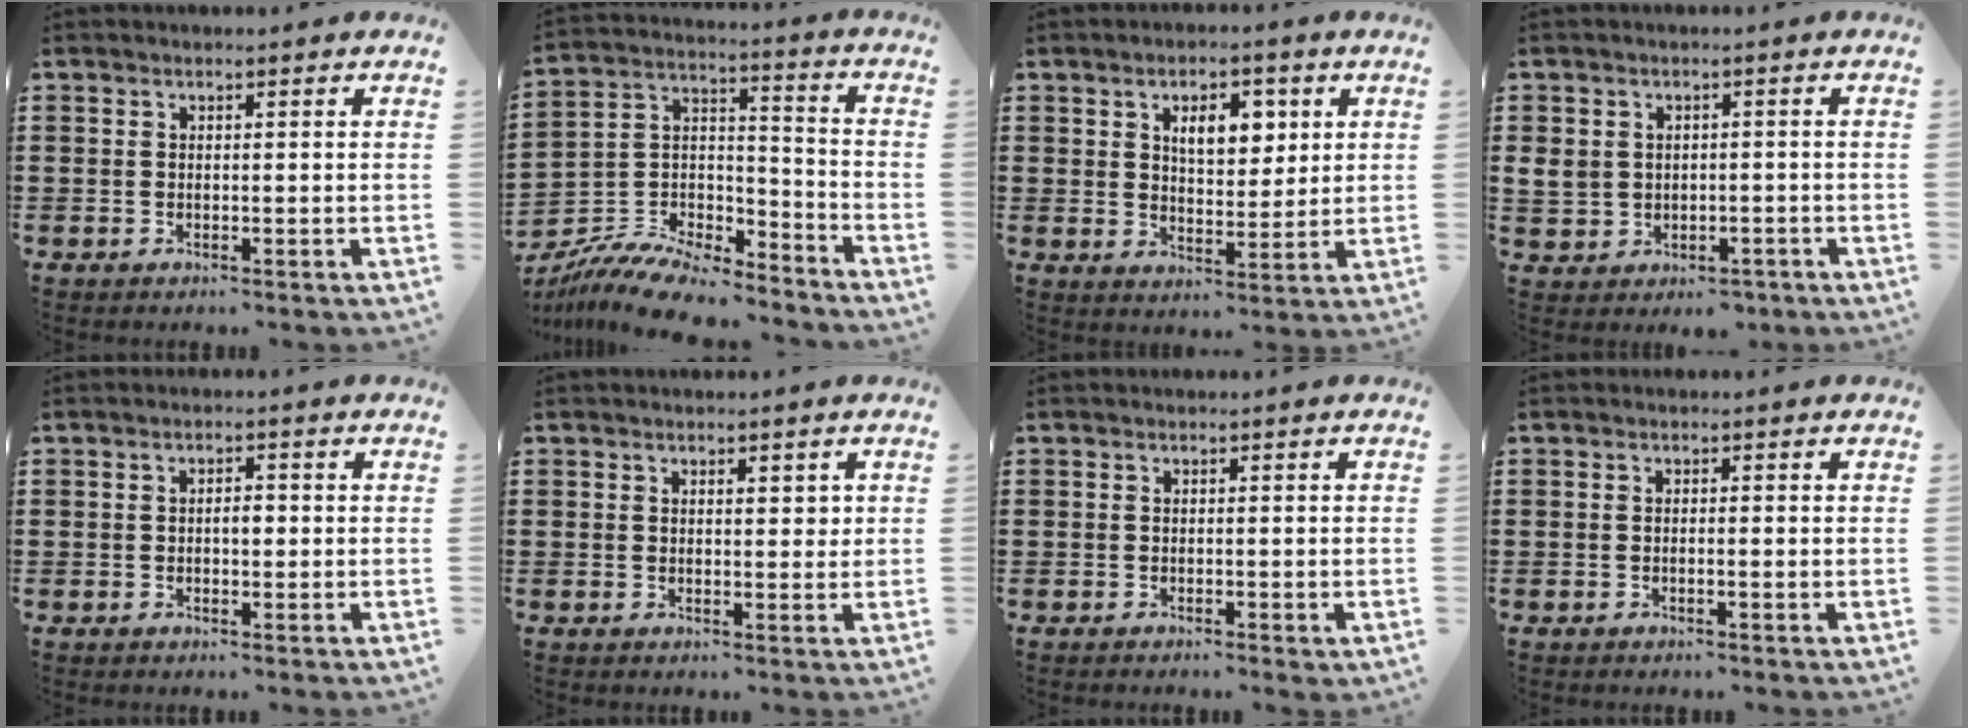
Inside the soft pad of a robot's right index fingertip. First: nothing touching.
{"total": 10.3, "force": [-9.6, 2.0, 3.4], "torque": [-0.073, 0.015, -0.191]}
{"total": 6.2, "force": [2.5, 3.3, 4.6], "torque": [-0.069, 0.001, 0.035]}
{"total": 3.1, "force": [-0.7, 2.8, 1.2], "torque": [-0.037, 0.003, -0.018]}
{"total": 2.1, "force": [-0.1, 0.9, 1.8], "torque": [-0.034, 0.005, -0.004]}
{"total": 1.9, "force": [0.8, 1.0, 1.4], "torque": [-0.012, 0.000, 0.009]}
{"total": 0.6, "force": [-0.3, 0.2, 0.4], "torque": [-0.010, -0.004, -0.005]}
{"total": 0.6, "force": [-0.2, 0.0, 0.6], "torque": [-0.010, -0.003, -0.003]}